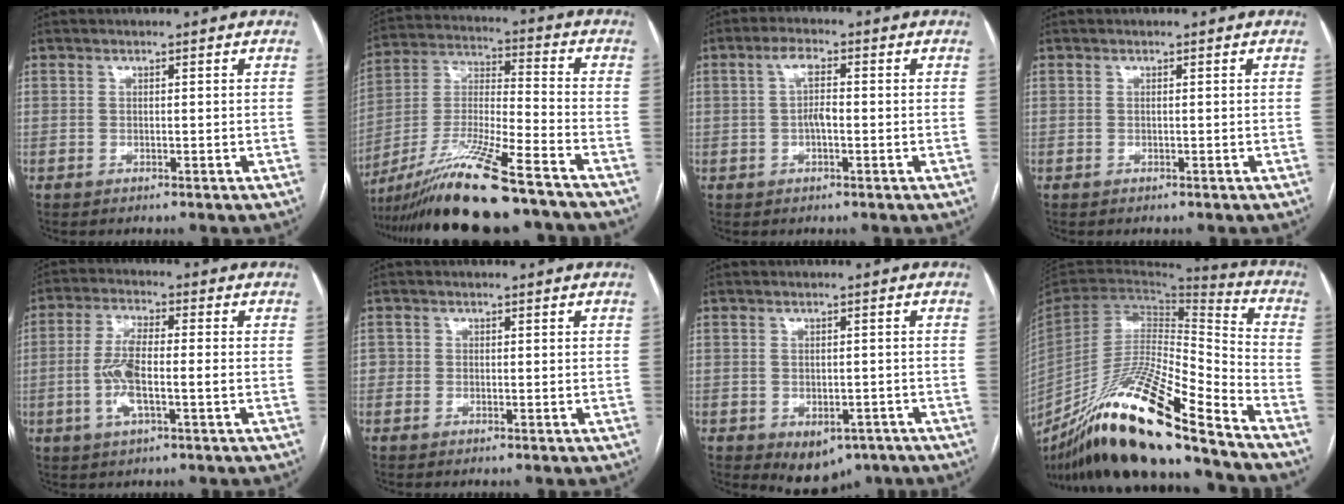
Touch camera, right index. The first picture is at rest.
{"total": 18.9, "force": [-14.6, 0.8, 11.9], "torque": [-0.247, -0.032, -0.264]}
{"total": 3.6, "force": [0.0, 1.2, 3.4], "torque": [-0.066, 0.011, -0.001]}
{"total": 0.0}
{"total": 7.6, "force": [-1.4, 1.8, 7.3], "torque": [-0.152, 0.006, -0.031]}
{"total": 1.3, "force": [-0.2, 1.3, 0.3], "torque": [0.006, 0.006, -0.005]}
{"total": 6.7, "force": [-3.9, 4.4, 3.1], "torque": [-0.031, 0.002, -0.045]}
{"total": 26.3, "force": [-19.2, 1.7, 17.9], "torque": [-0.325, -0.036, -0.348]}